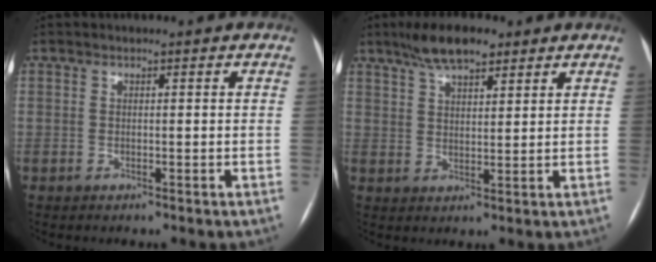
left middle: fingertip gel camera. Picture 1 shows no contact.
{"total": 7.1, "force": [5.2, 2.4, 4.2], "torque": [-0.078, 0.012, 0.092]}